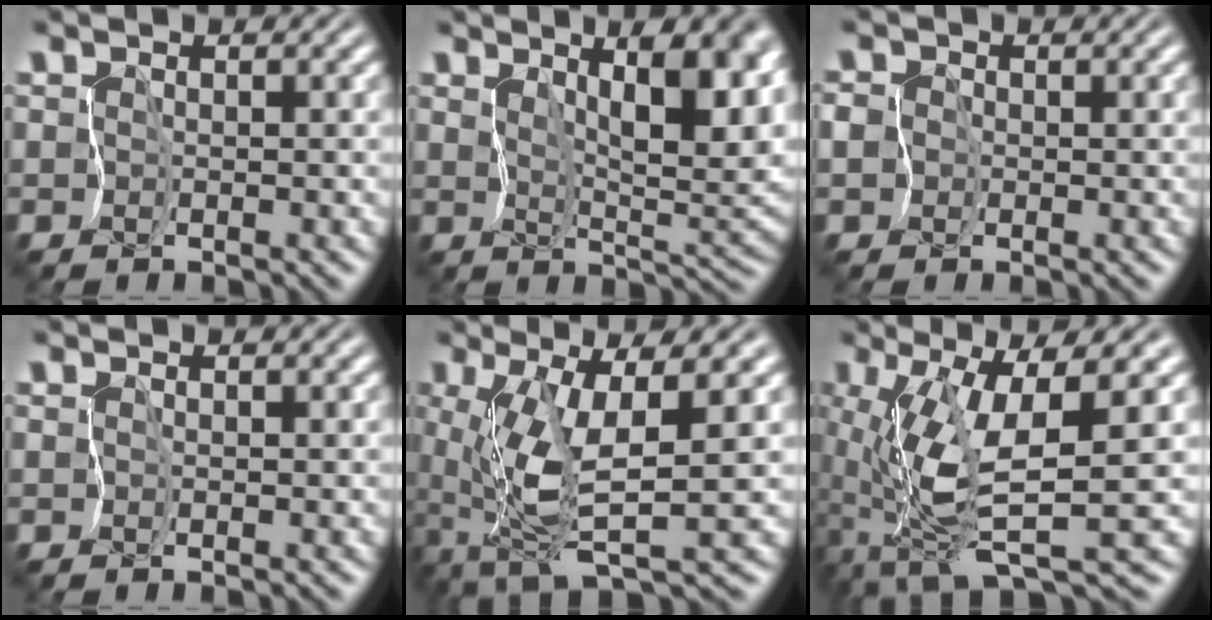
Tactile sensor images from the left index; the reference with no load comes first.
{"total": 8.7, "force": [3.8, 3.0, 7.3], "torque": [-0.088, -0.001, 0.054]}
{"total": 2.5, "force": [-0.1, 2.4, 0.9], "torque": [-0.013, 0.011, -0.015]}
{"total": 0.0}
{"total": 6.8, "force": [-0.6, 1.6, 6.6], "torque": [-0.138, -0.009, -0.011]}
{"total": 8.8, "force": [-1.6, 2.3, 8.4], "torque": [-0.172, -0.012, -0.028]}